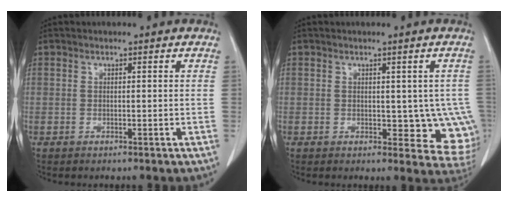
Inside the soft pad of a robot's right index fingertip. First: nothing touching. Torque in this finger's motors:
{"motor_torque": [0.24, -0.11, 0.24, 0.01]}